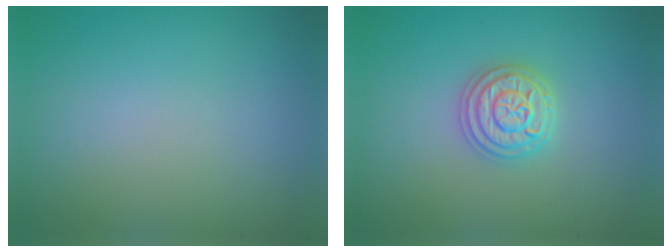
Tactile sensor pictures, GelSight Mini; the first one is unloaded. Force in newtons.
{"total": 3.7, "press": 3.7, "slide": 0.6}